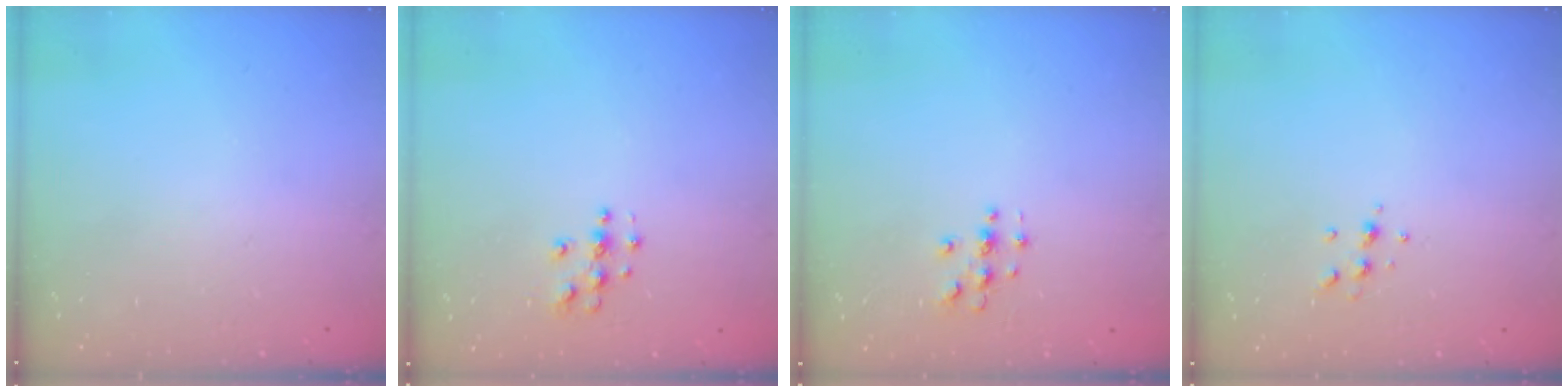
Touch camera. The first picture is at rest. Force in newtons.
{"total": 3.8, "press": 3.8, "slide": 0.3}
{"total": 3.1, "press": 3.1, "slide": 0.3}
{"total": 5.4, "press": 5.4, "slide": 0.7}